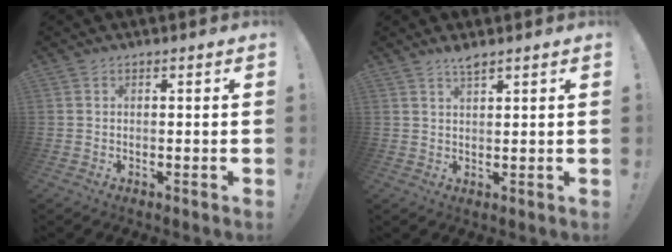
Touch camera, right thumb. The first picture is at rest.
{"total": 2.6, "force": [2.2, 0.2, 1.3], "torque": [-0.028, -0.009, 0.039]}